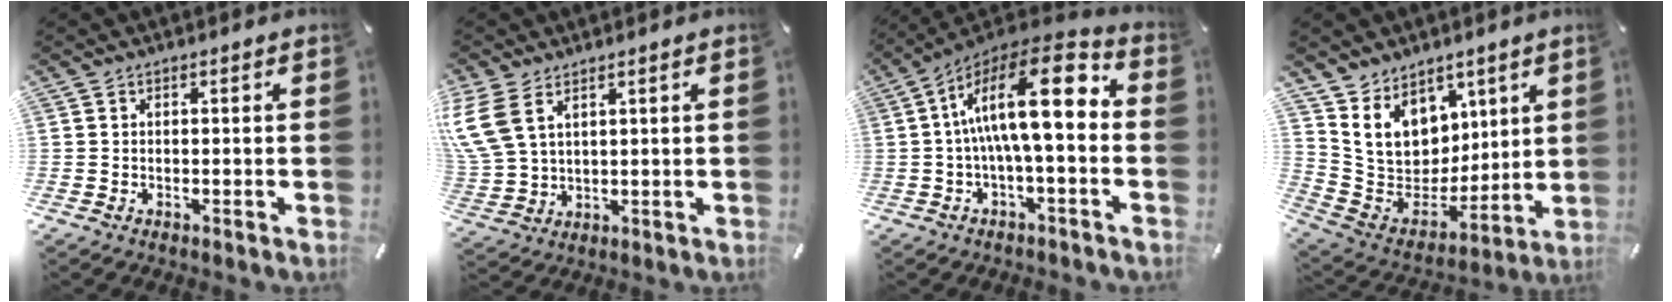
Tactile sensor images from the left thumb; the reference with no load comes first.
{"total": 8.9, "force": [5.0, 5.5, 5.0], "torque": [-0.134, -0.015, 0.094]}
{"total": 19.5, "force": [2.4, 6.9, 18.1], "torque": [-0.313, -0.015, 0.036]}
{"total": 13.8, "force": [6.3, 11.5, 4.4], "torque": [-0.080, -0.047, 0.139]}